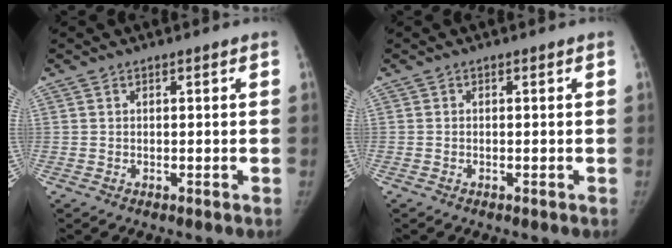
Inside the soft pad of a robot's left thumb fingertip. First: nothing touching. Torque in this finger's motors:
{"motor_torque": [0.00, 0.00, 0.10, -0.10, 0.00]}